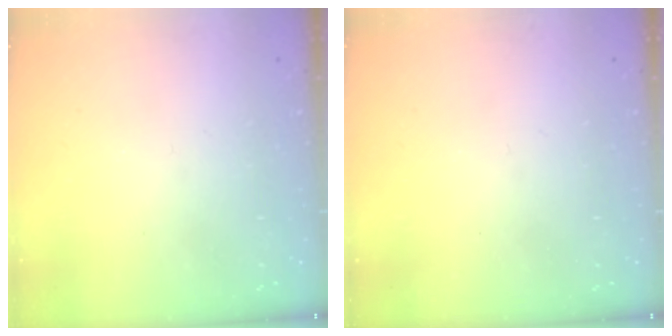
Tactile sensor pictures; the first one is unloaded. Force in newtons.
{"total": 0.0}